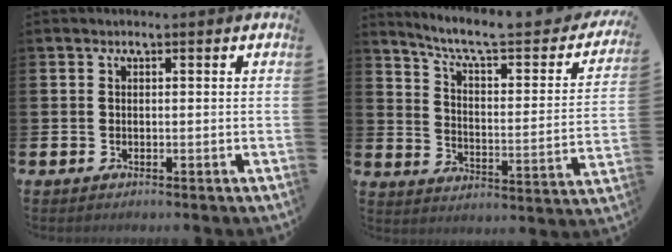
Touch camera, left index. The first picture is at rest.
{"total": 7.3, "force": [6.1, 1.6, 3.8], "torque": [-0.093, -0.044, 0.095]}